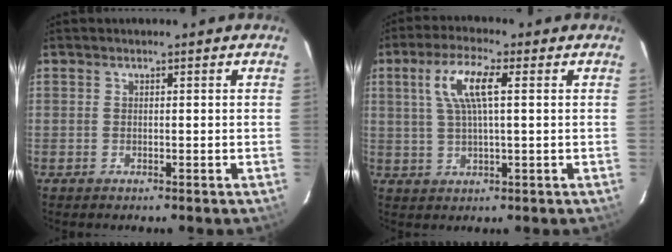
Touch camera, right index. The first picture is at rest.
{"total": 7.9, "force": [2.2, 1.8, 7.4], "torque": [-0.143, 0.011, 0.044]}